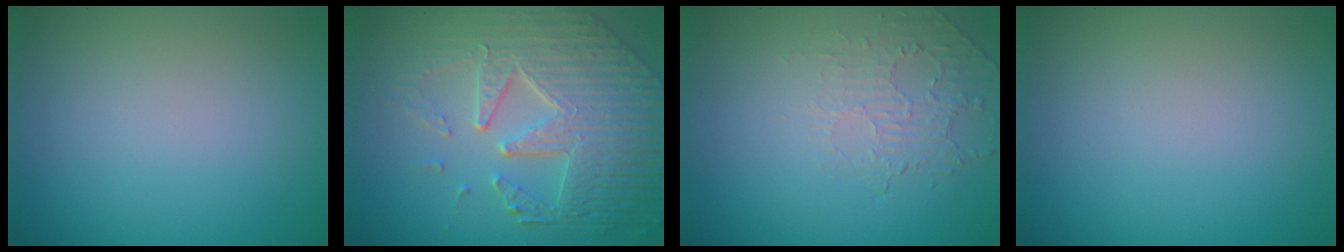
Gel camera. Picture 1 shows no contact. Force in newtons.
{"total": 8.7, "press": 6.0, "slide": 6.3}
{"total": 2.0, "press": 0.8, "slide": 1.8}
{"total": 0.0}